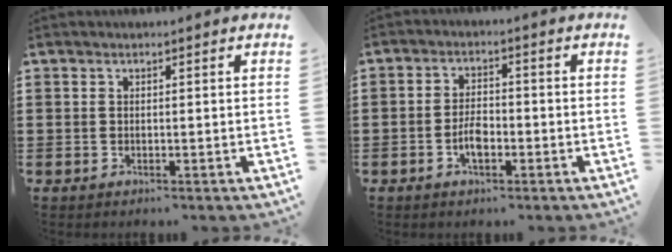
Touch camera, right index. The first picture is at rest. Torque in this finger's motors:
{"motor_torque": [2.14, 0.00, 0.24, 0.04]}